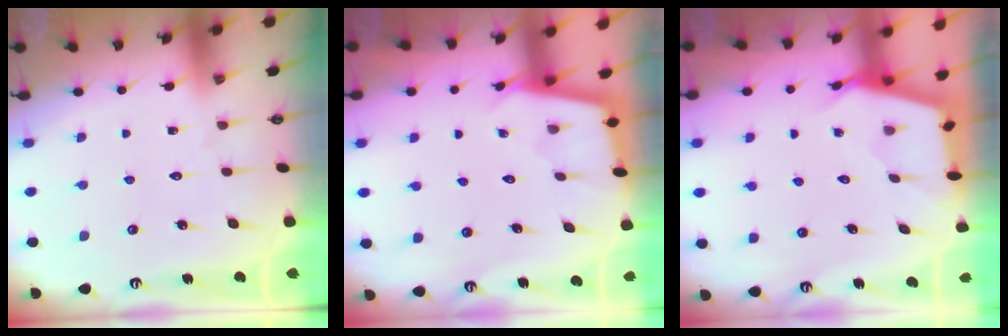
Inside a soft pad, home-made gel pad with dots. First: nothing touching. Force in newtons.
{"total": 2.3, "press": 2.3, "slide": 0.2}
{"total": 2.7, "press": 2.7, "slide": 0.3}